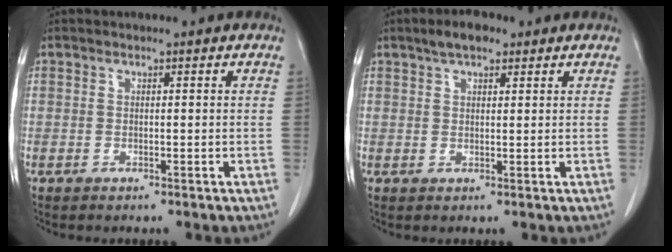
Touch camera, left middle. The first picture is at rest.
{"total": 4.0, "force": [2.7, 1.5, 2.5], "torque": [-0.047, 0.010, 0.044]}